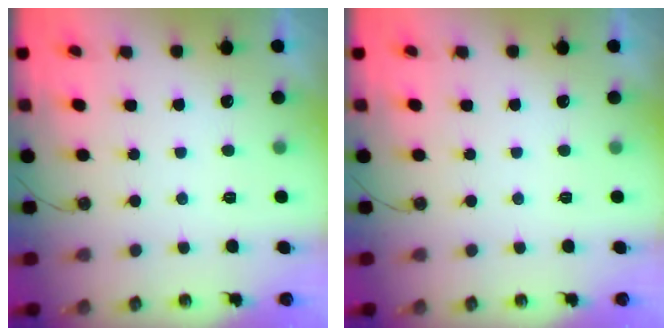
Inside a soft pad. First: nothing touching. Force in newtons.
{"total": 0.0}